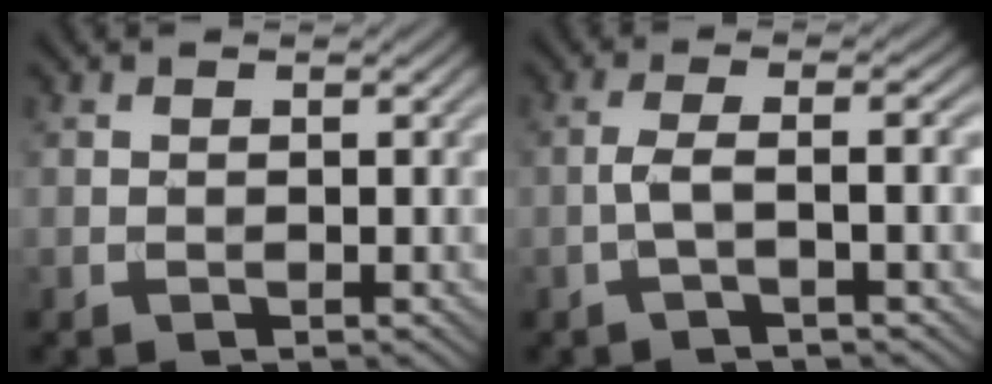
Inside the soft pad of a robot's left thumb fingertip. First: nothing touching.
{"total": 4.0, "force": [-0.9, 0.8, 3.8], "torque": [-0.063, 0.010, -0.031]}